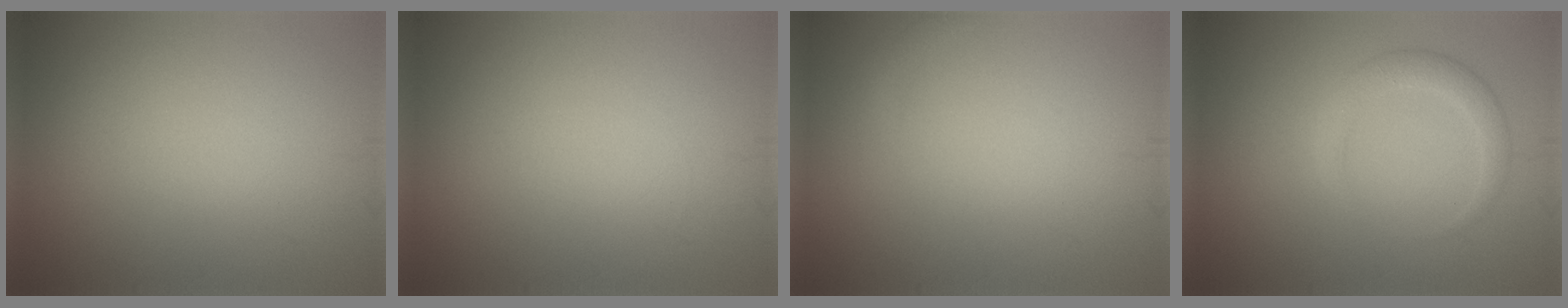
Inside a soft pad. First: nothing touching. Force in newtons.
{"total": 0.0}
{"total": 0.6, "press": 0.6, "slide": 0.2}
{"total": 2.1, "press": 2.1, "slide": 0.1}